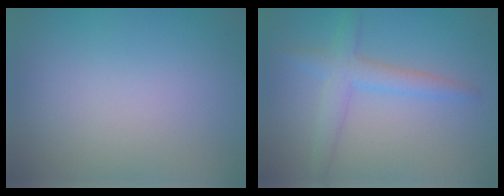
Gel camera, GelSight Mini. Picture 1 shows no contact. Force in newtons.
{"total": 2.6, "press": 2.6, "slide": 0.2}